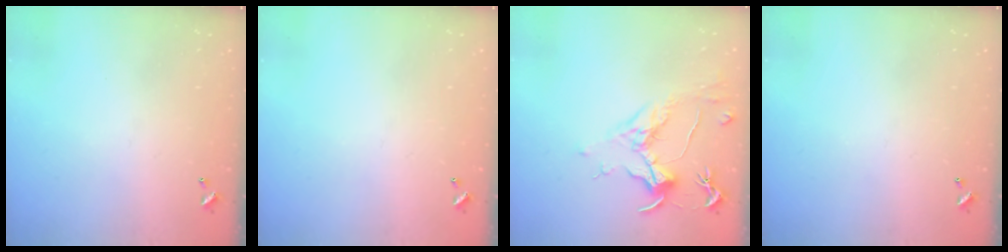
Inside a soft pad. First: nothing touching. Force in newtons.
{"total": 0.0}
{"total": 1.6, "press": 1.4, "slide": 0.7}
{"total": 0.0}